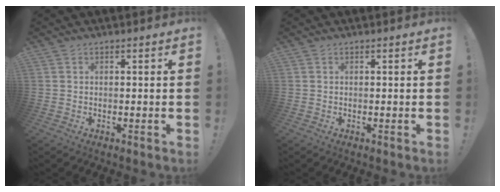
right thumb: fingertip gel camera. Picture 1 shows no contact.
{"total": 0.0}